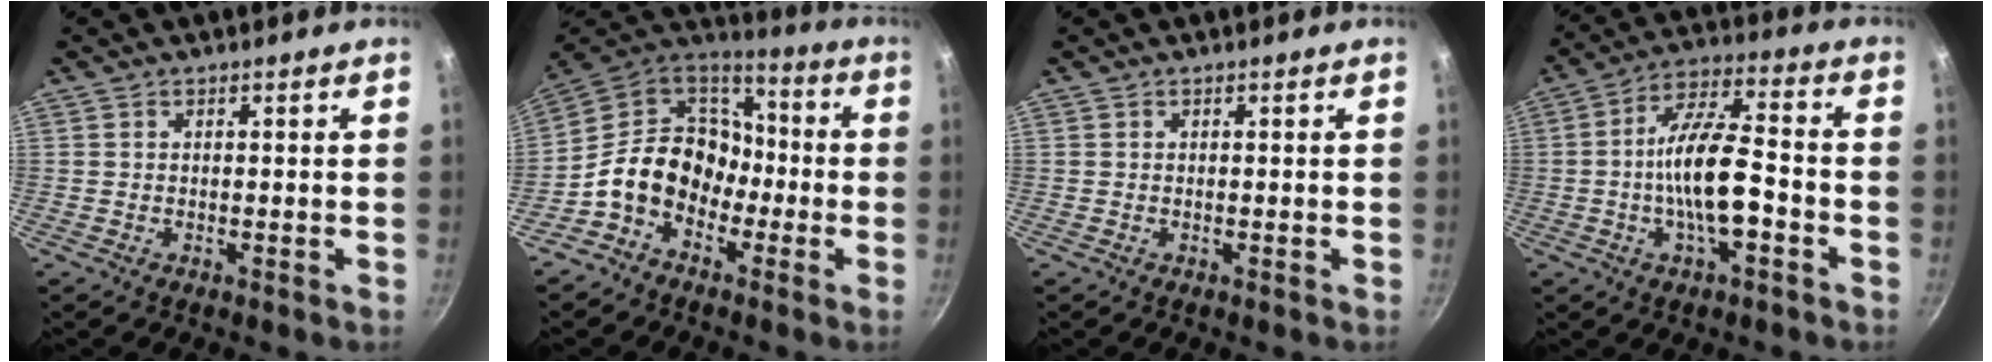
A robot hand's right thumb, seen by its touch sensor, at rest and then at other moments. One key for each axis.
{"total": 16.0, "fx": -4.7, "fy": 12.6, "fz": 8.7, "tx": -0.108, "ty": 0.068, "tz": -0.105}
{"total": 0.0}
{"total": 13.0, "fx": -3.2, "fy": 4.8, "fz": 11.7, "tx": -0.201, "ty": 0.035, "tz": -0.064}